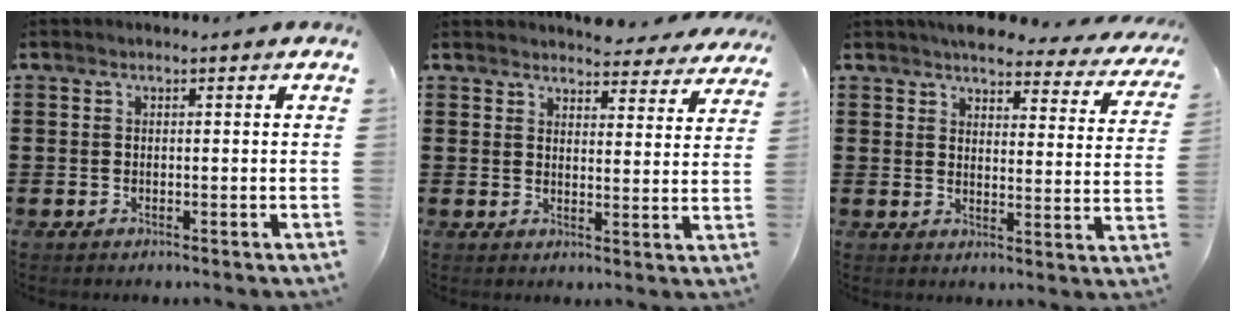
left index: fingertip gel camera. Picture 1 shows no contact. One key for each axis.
{"total": 4.1, "fx": 4.1, "fy": 0.4, "fz": 0.2, "tx": -0.012, "ty": -0.024, "tz": 0.074}
{"total": 4.8, "fx": 4.5, "fy": 1.0, "fz": 1.3, "tx": -0.039, "ty": -0.026, "tz": 0.076}